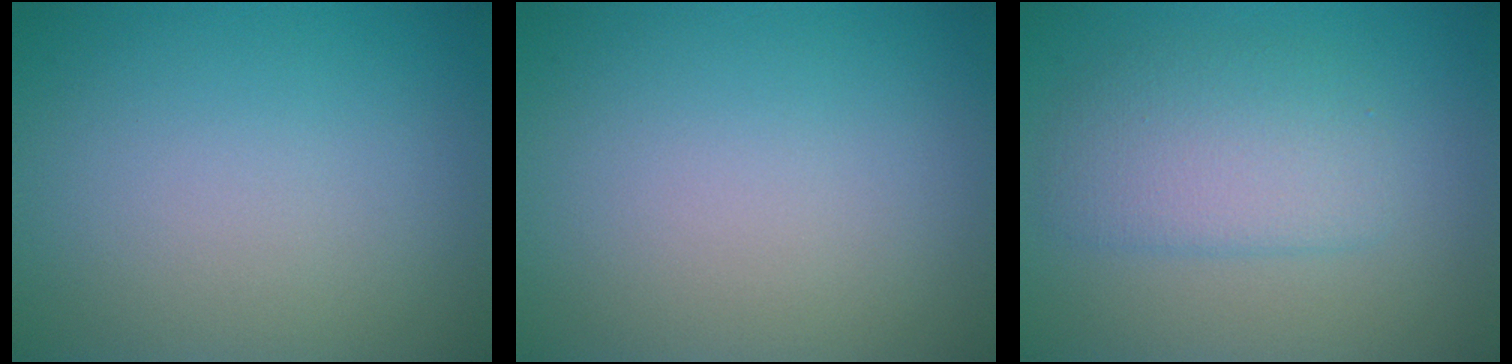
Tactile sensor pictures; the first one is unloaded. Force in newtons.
{"total": 0.0}
{"total": 3.8, "press": 3.8, "slide": 0.1}